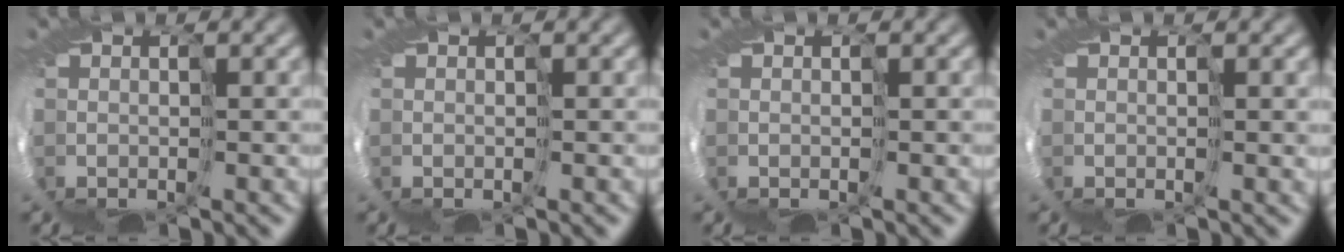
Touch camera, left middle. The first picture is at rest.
{"total": 0.0}
{"total": 0.0}
{"total": 0.8, "force": [0.4, 0.0, 0.6], "torque": [-0.012, 0.000, 0.004]}